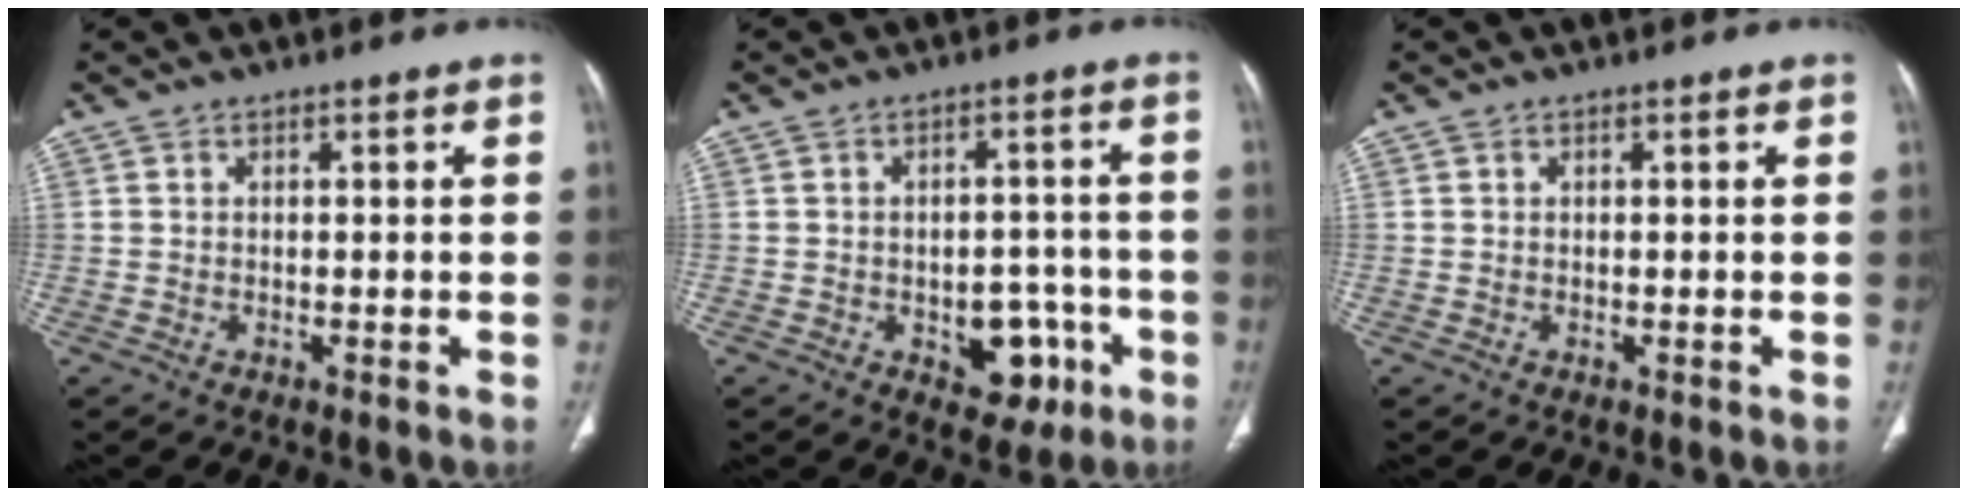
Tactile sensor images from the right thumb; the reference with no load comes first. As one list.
[{"total": 8.6, "force": [-3.2, 5.6, 5.6], "torque": [-0.033, 0.025, -0.034]}, {"total": 0.0}]